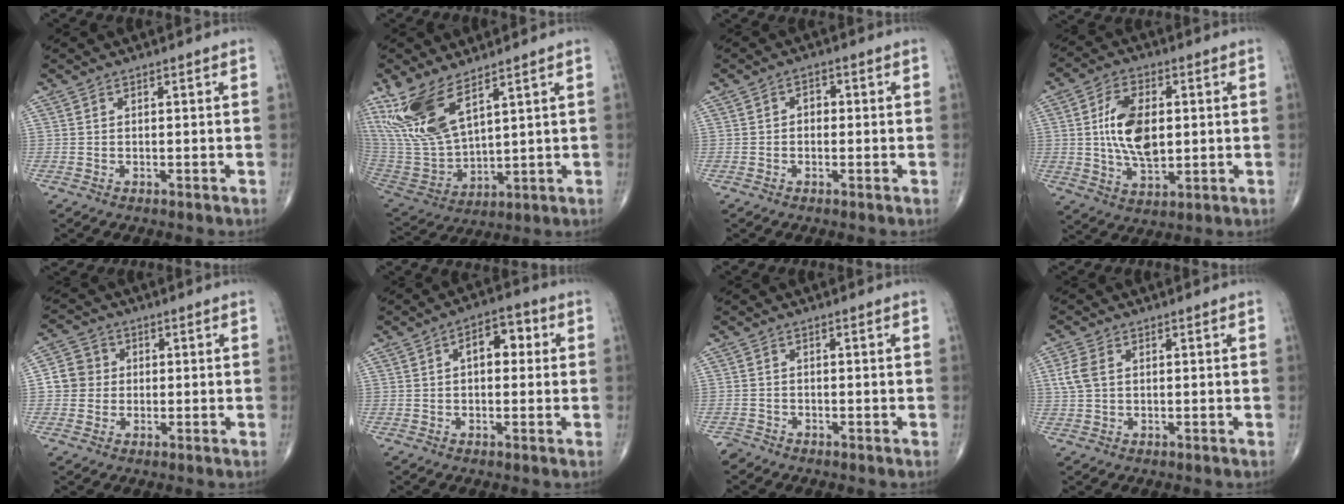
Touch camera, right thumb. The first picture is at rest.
{"total": 15.4, "force": [9.3, 5.9, 10.7], "torque": [-0.223, -0.044, 0.205]}
{"total": 2.2, "force": [0.0, 1.7, 1.4], "torque": [-0.011, 0.011, -0.006]}
{"total": 12.2, "force": [1.2, 6.8, 10.0], "torque": [-0.173, -0.004, 0.026]}
{"total": 5.6, "force": [0.2, 5.4, 1.6], "torque": [-0.006, 0.009, -0.005]}
{"total": 6.7, "force": [1.2, 3.9, 5.3], "torque": [-0.059, 0.018, 0.009]}
{"total": 1.4, "force": [-1.2, 0.5, -0.4], "torque": [0.008, -0.002, -0.028]}
{"total": 4.0, "force": [0.9, 2.6, 2.9], "torque": [-0.075, 0.006, 0.017]}